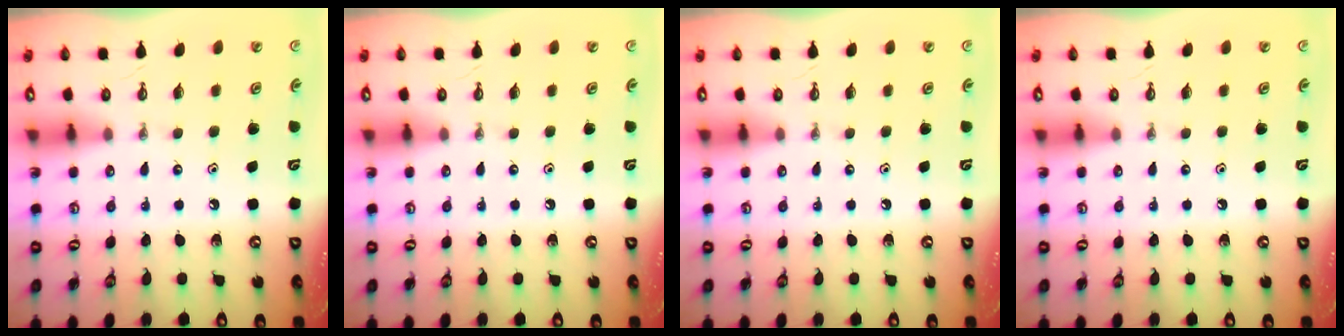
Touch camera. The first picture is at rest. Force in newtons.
{"total": 0.0}
{"total": 0.0}
{"total": 0.0}